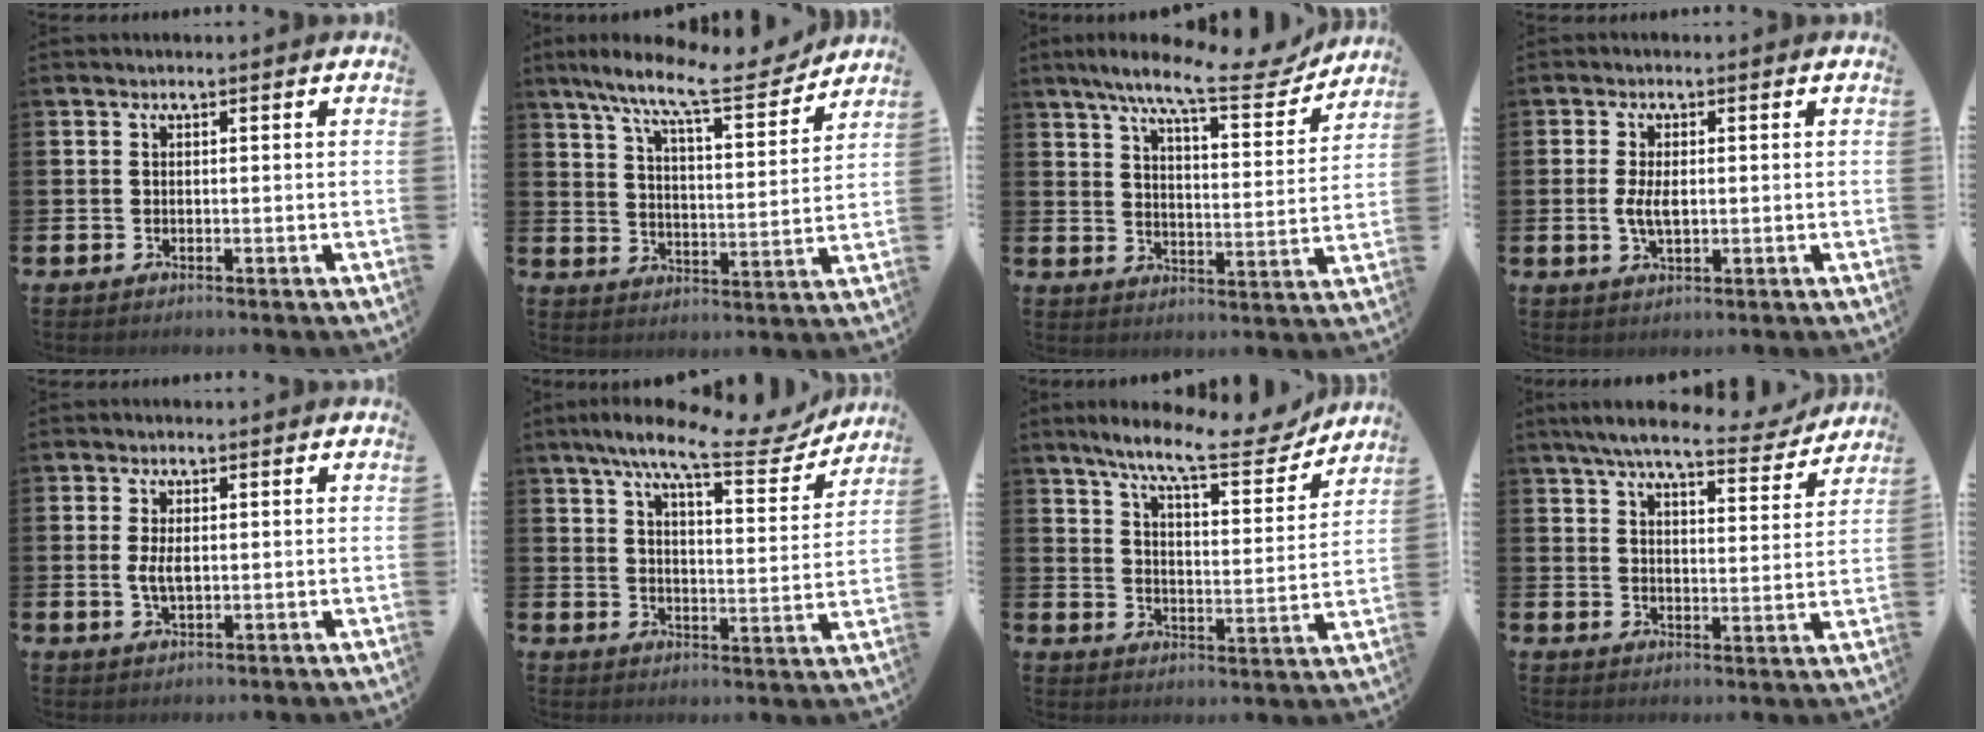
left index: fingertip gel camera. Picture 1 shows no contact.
{"total": 10.5, "force": [9.1, 1.4, 5.1], "torque": [-0.118, -0.059, 0.151]}
{"total": 11.2, "force": [9.2, 1.7, 6.1], "torque": [-0.117, -0.048, 0.150]}
{"total": 3.3, "force": [0.0, 1.6, 2.9], "torque": [-0.055, 0.006, -0.002]}
{"total": 2.9, "force": [0.2, 1.3, 2.5], "torque": [-0.041, 0.001, -0.001]}
{"total": 10.7, "force": [8.7, 2.1, 5.8], "torque": [-0.102, -0.049, 0.142]}
{"total": 10.8, "force": [9.2, 1.8, 5.4], "torque": [-0.113, -0.049, 0.152]}
{"total": 7.5, "force": [6.7, 1.3, 3.1], "torque": [-0.069, -0.035, 0.115]}